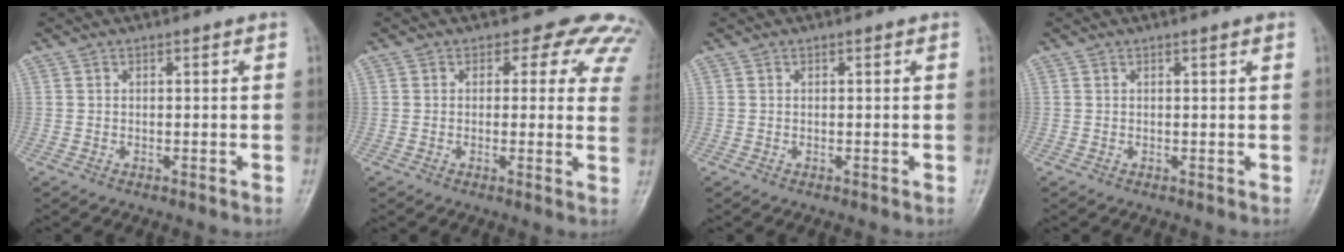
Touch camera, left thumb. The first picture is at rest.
{"total": 9.3, "force": [7.4, 5.3, 1.9], "torque": [0.039, -0.027, 0.048]}
{"total": 0.0}
{"total": 1.3, "force": [0.8, 0.0, 1.0], "torque": [-0.013, 0.001, 0.009]}